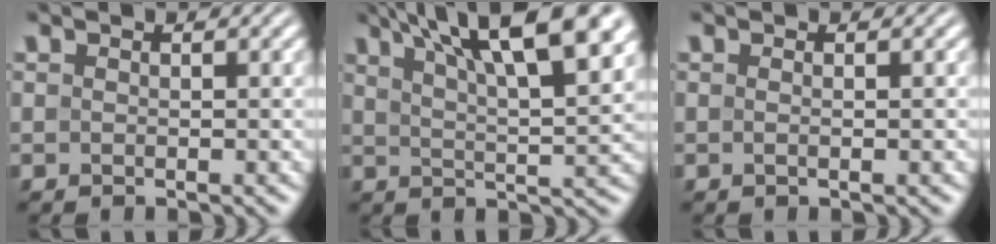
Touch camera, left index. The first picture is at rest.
{"total": 12.9, "force": [7.5, 3.7, 9.9], "torque": [-0.126, 0.029, 0.094]}
{"total": 1.0, "force": [-0.2, 0.3, 0.9], "torque": [-0.013, -0.005, -0.008]}